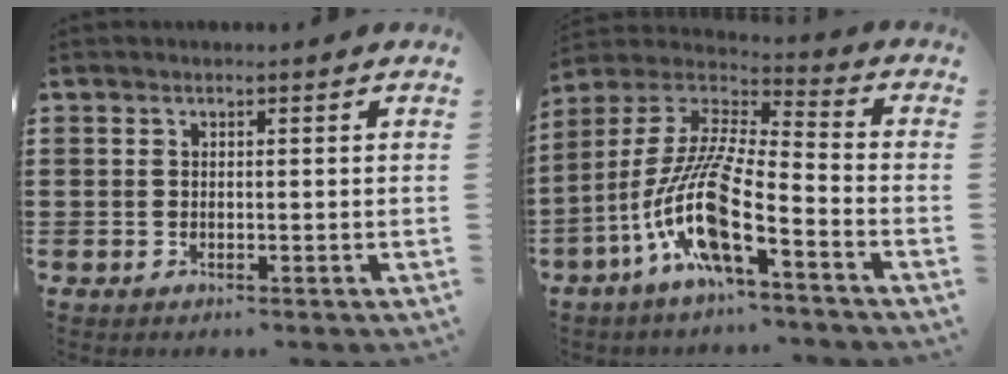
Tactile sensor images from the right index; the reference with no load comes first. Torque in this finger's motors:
{"motor_torque": [2.14, 0.00, 1.05, 0.21]}